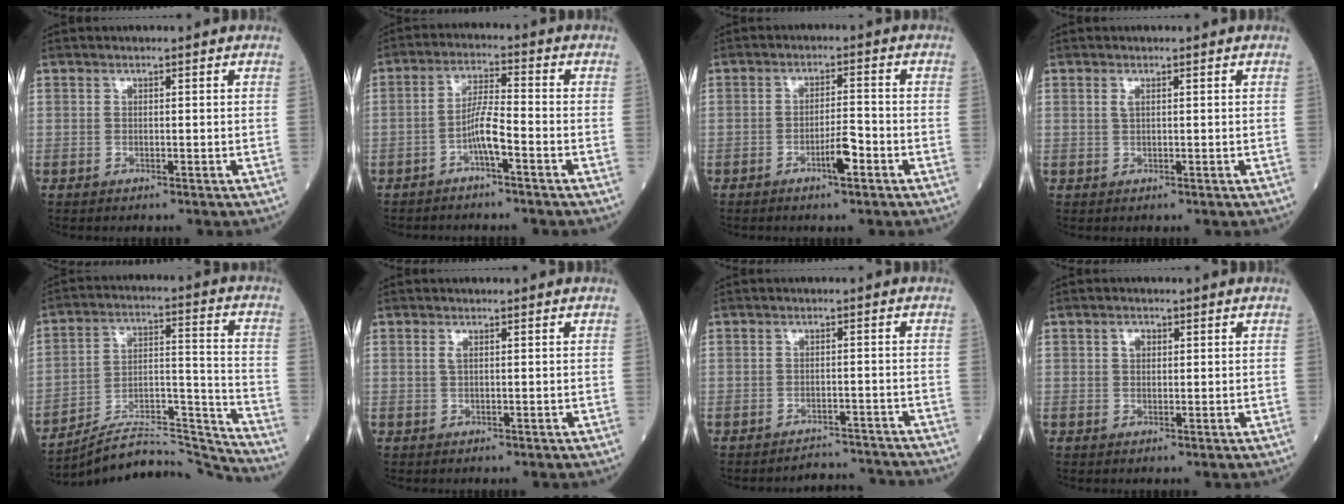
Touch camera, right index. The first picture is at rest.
{"total": 4.8, "force": [-2.5, 0.1, 4.1], "torque": [-0.080, 0.010, -0.049]}
{"total": 3.8, "force": [-2.0, 0.4, 3.2], "torque": [-0.054, 0.001, -0.036]}
{"total": 0.8, "force": [0.4, 0.2, 0.7], "torque": [-0.019, 0.000, 0.007]}
{"total": 16.8, "force": [-16.7, -1.0, 2.0], "torque": [-0.027, 0.048, -0.271]}
{"total": 0.8, "force": [0.3, 0.2, 0.7], "torque": [-0.021, -0.001, 0.006]}
{"total": 5.1, "force": [-5.0, -0.1, -1.1], "torque": [0.020, 0.008, -0.068]}
{"total": 1.6, "force": [0.6, 1.1, 1.0], "torque": [-0.016, 0.002, 0.009]}